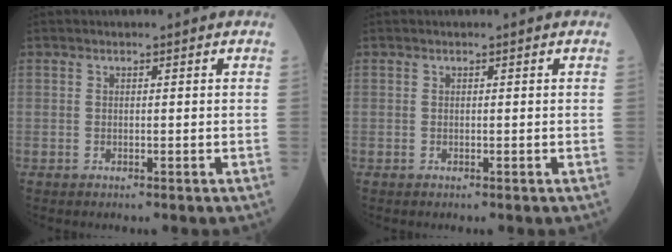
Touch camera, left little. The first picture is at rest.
{"total": 0.0}